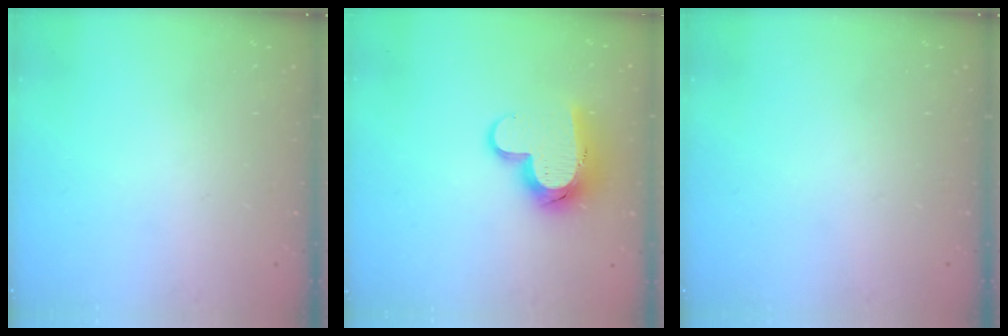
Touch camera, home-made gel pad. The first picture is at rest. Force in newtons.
{"total": 13.1, "press": 13.0, "slide": 1.3}
{"total": 0.0}